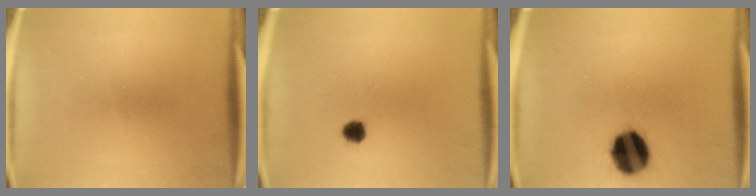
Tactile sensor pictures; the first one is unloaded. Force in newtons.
{"total": 2.4}
{"total": 13.1}